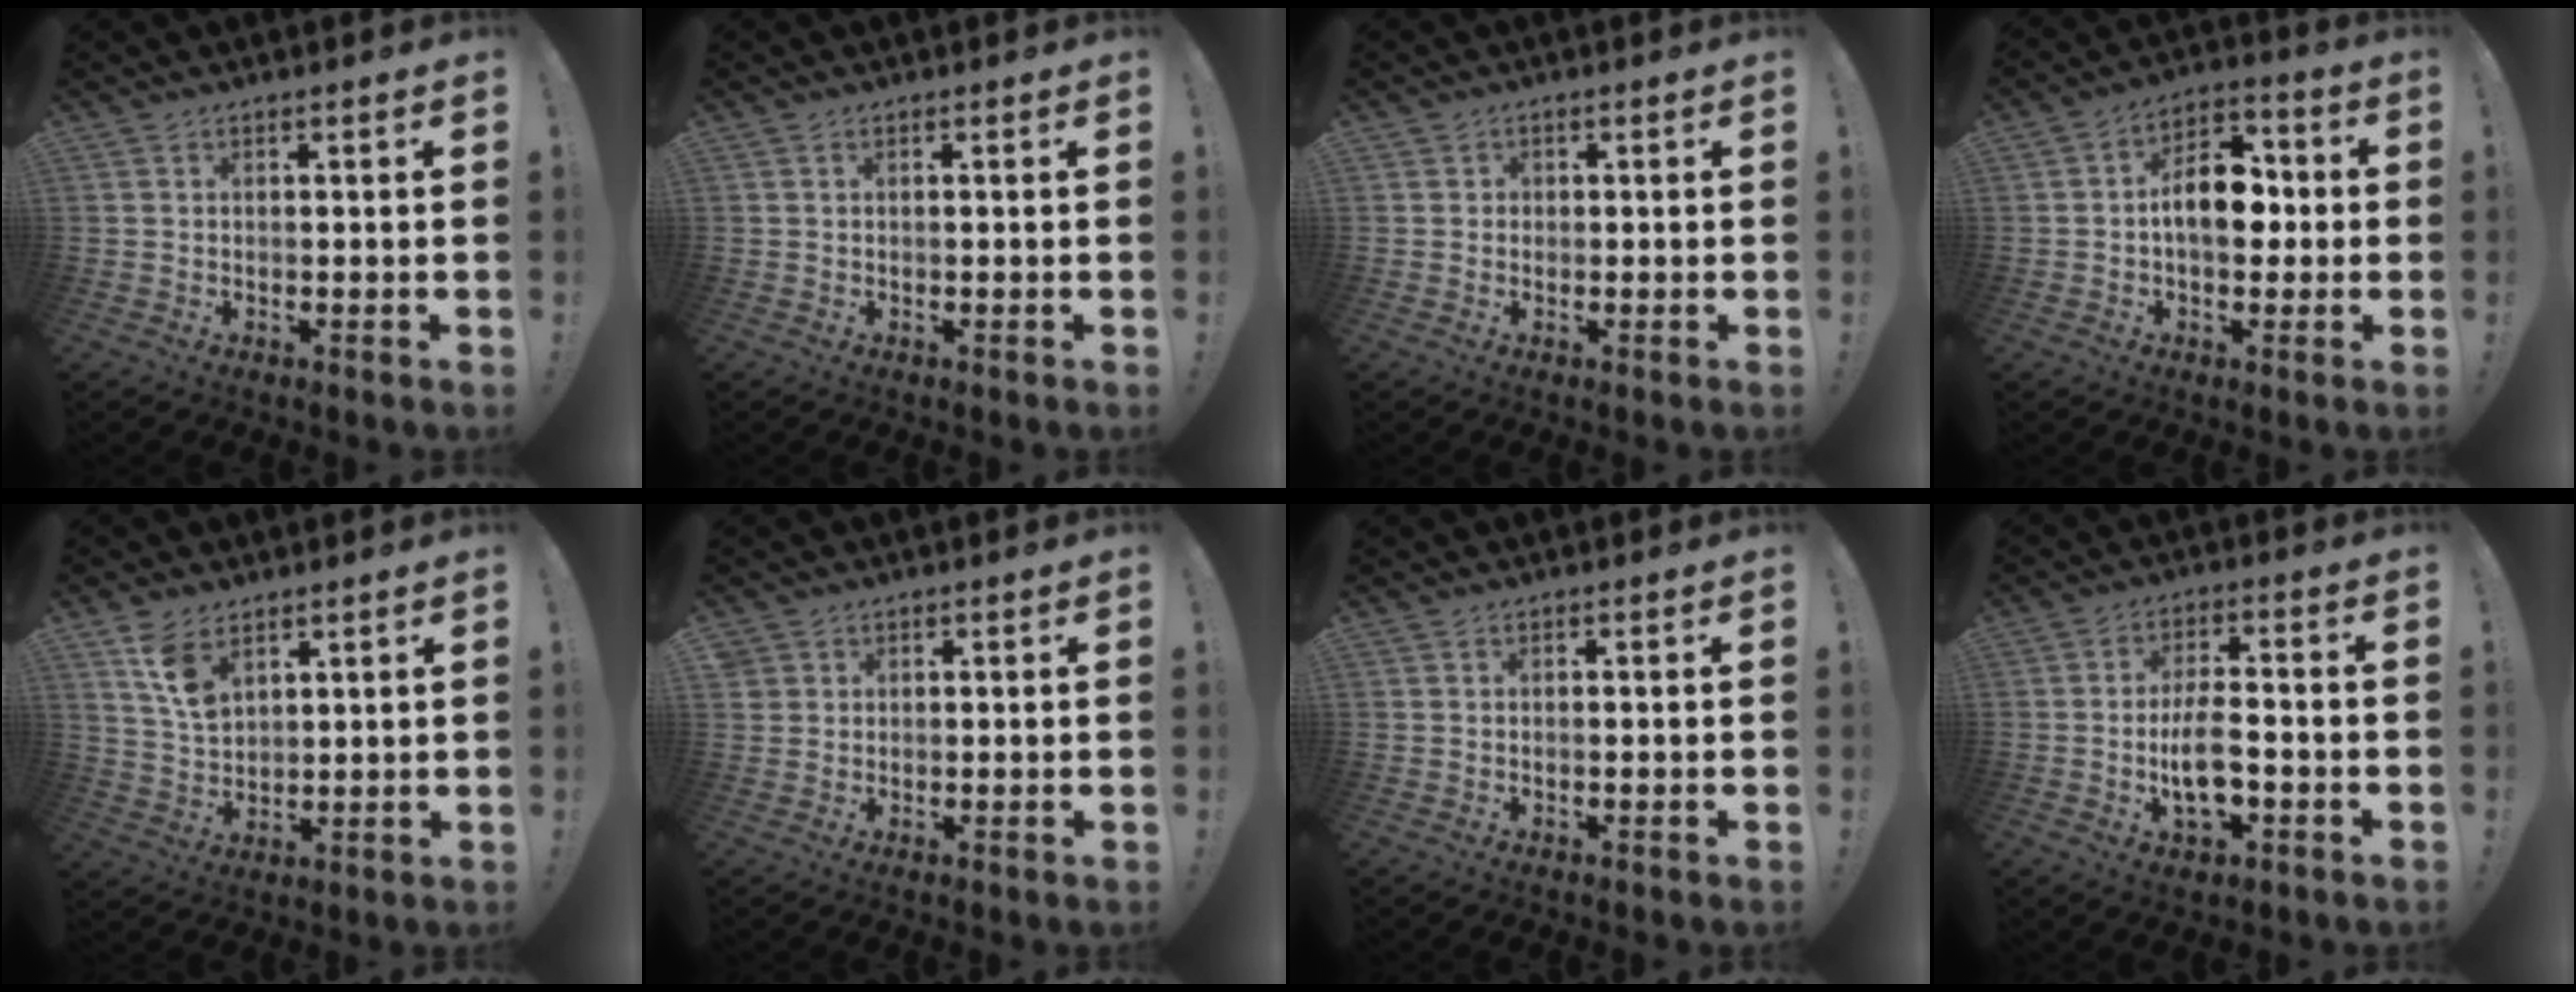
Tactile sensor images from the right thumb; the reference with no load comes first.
{"total": 0.0}
{"total": 1.4, "force": [-0.1, 1.3, 0.2], "torque": [0.003, 0.001, -0.004]}
{"total": 12.9, "force": [-0.8, 8.2, 9.9], "torque": [-0.138, 0.018, -0.013]}
{"total": 9.0, "force": [5.4, 5.3, 4.9], "torque": [-0.077, -0.020, 0.103]}
{"total": 1.9, "force": [1.1, 1.5, 0.3], "torque": [-0.004, -0.005, 0.022]}
{"total": 0.0}
{"total": 9.9, "force": [-2.2, 4.4, 8.5], "torque": [-0.150, 0.002, -0.041]}